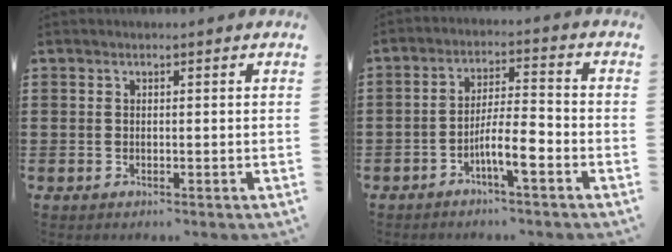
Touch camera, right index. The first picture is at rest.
{"total": 6.5, "force": [-3.3, 1.2, 5.5], "torque": [-0.107, 0.001, -0.063]}